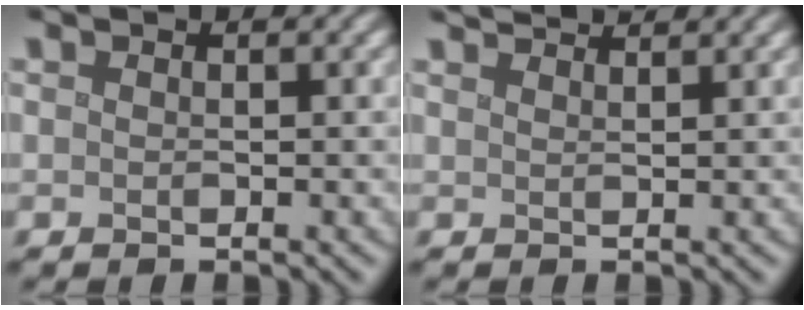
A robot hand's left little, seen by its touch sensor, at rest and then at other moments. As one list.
[{"total": 3.8, "force": [3.4, 0.8, 1.4], "torque": [-0.002, 0.020, 0.029]}]